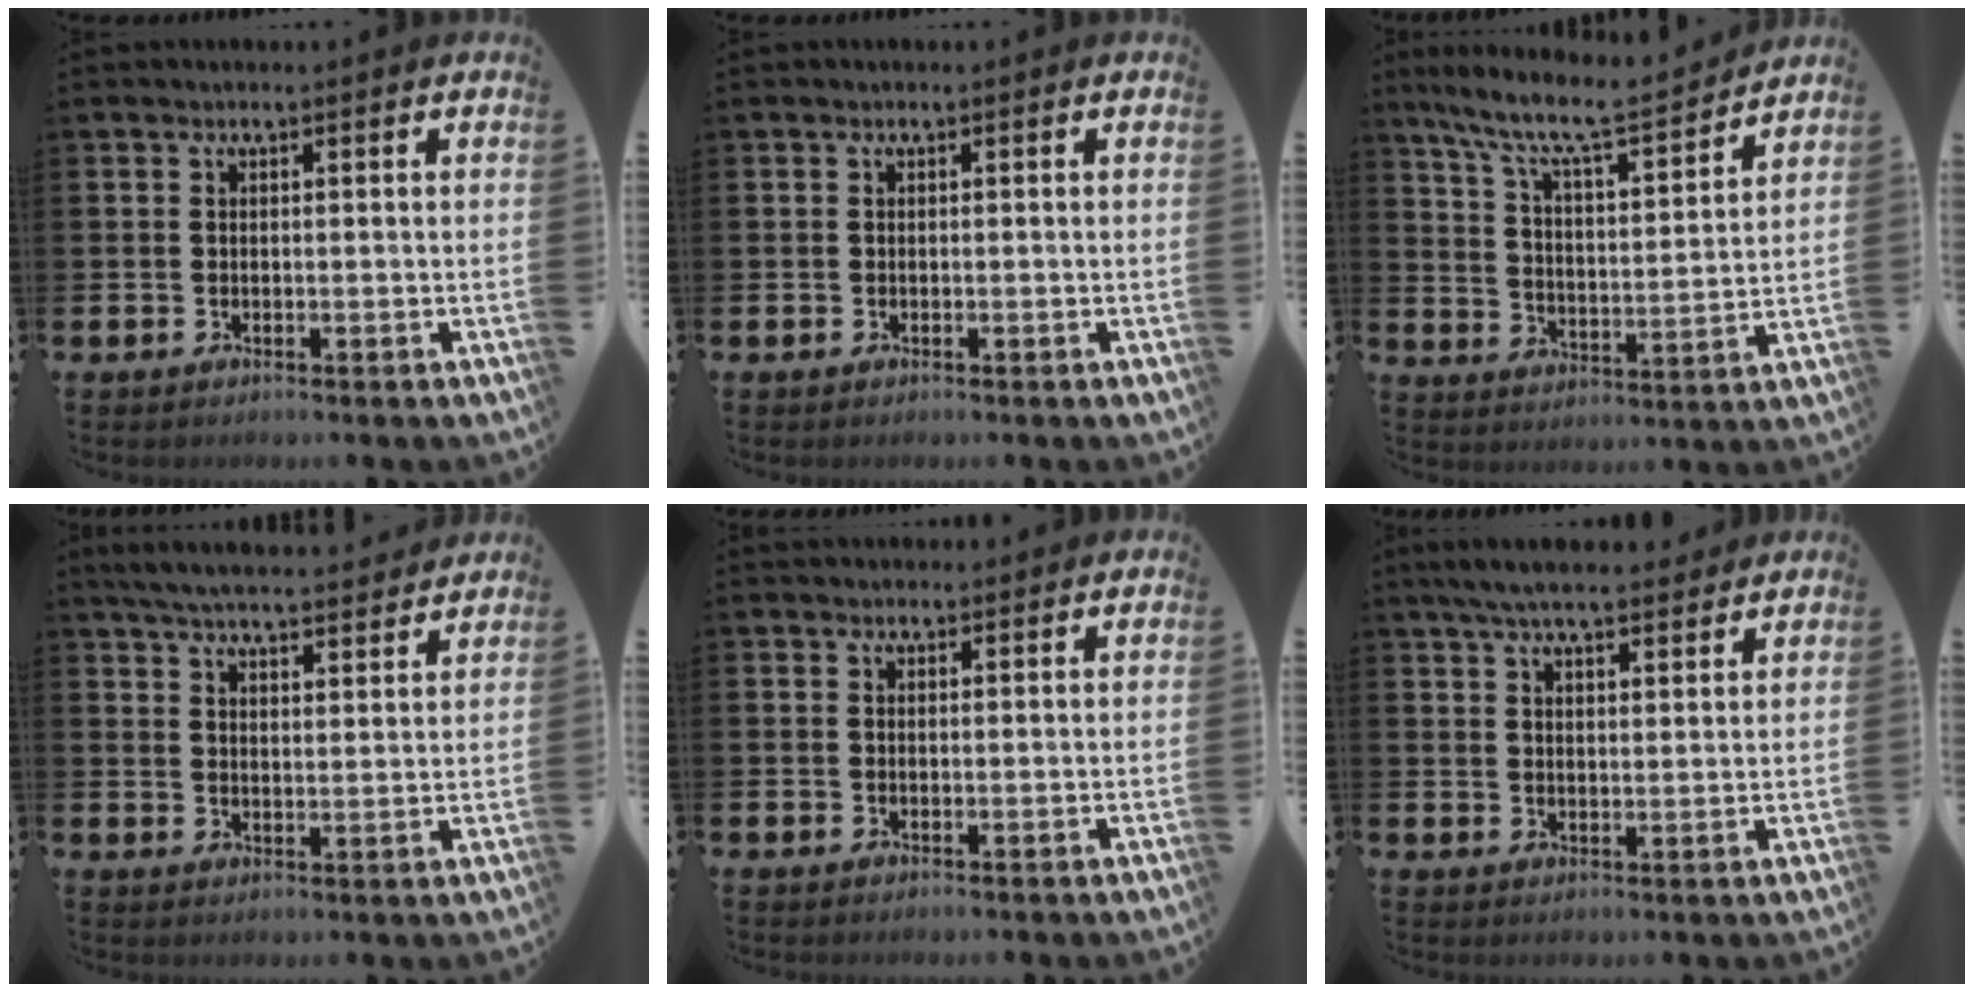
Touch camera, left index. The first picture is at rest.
{"total": 0.0}
{"total": 9.1, "force": [8.1, 1.2, 4.1], "torque": [-0.105, -0.058, 0.132]}
{"total": 6.0, "force": [5.9, 0.4, 1.1], "torque": [-0.036, -0.040, 0.103]}
{"total": 1.7, "force": [1.6, 0.5, 0.0], "torque": [0.009, -0.004, 0.028]}
{"total": 6.3, "force": [5.9, 1.0, 1.9], "torque": [-0.048, -0.021, 0.107]}